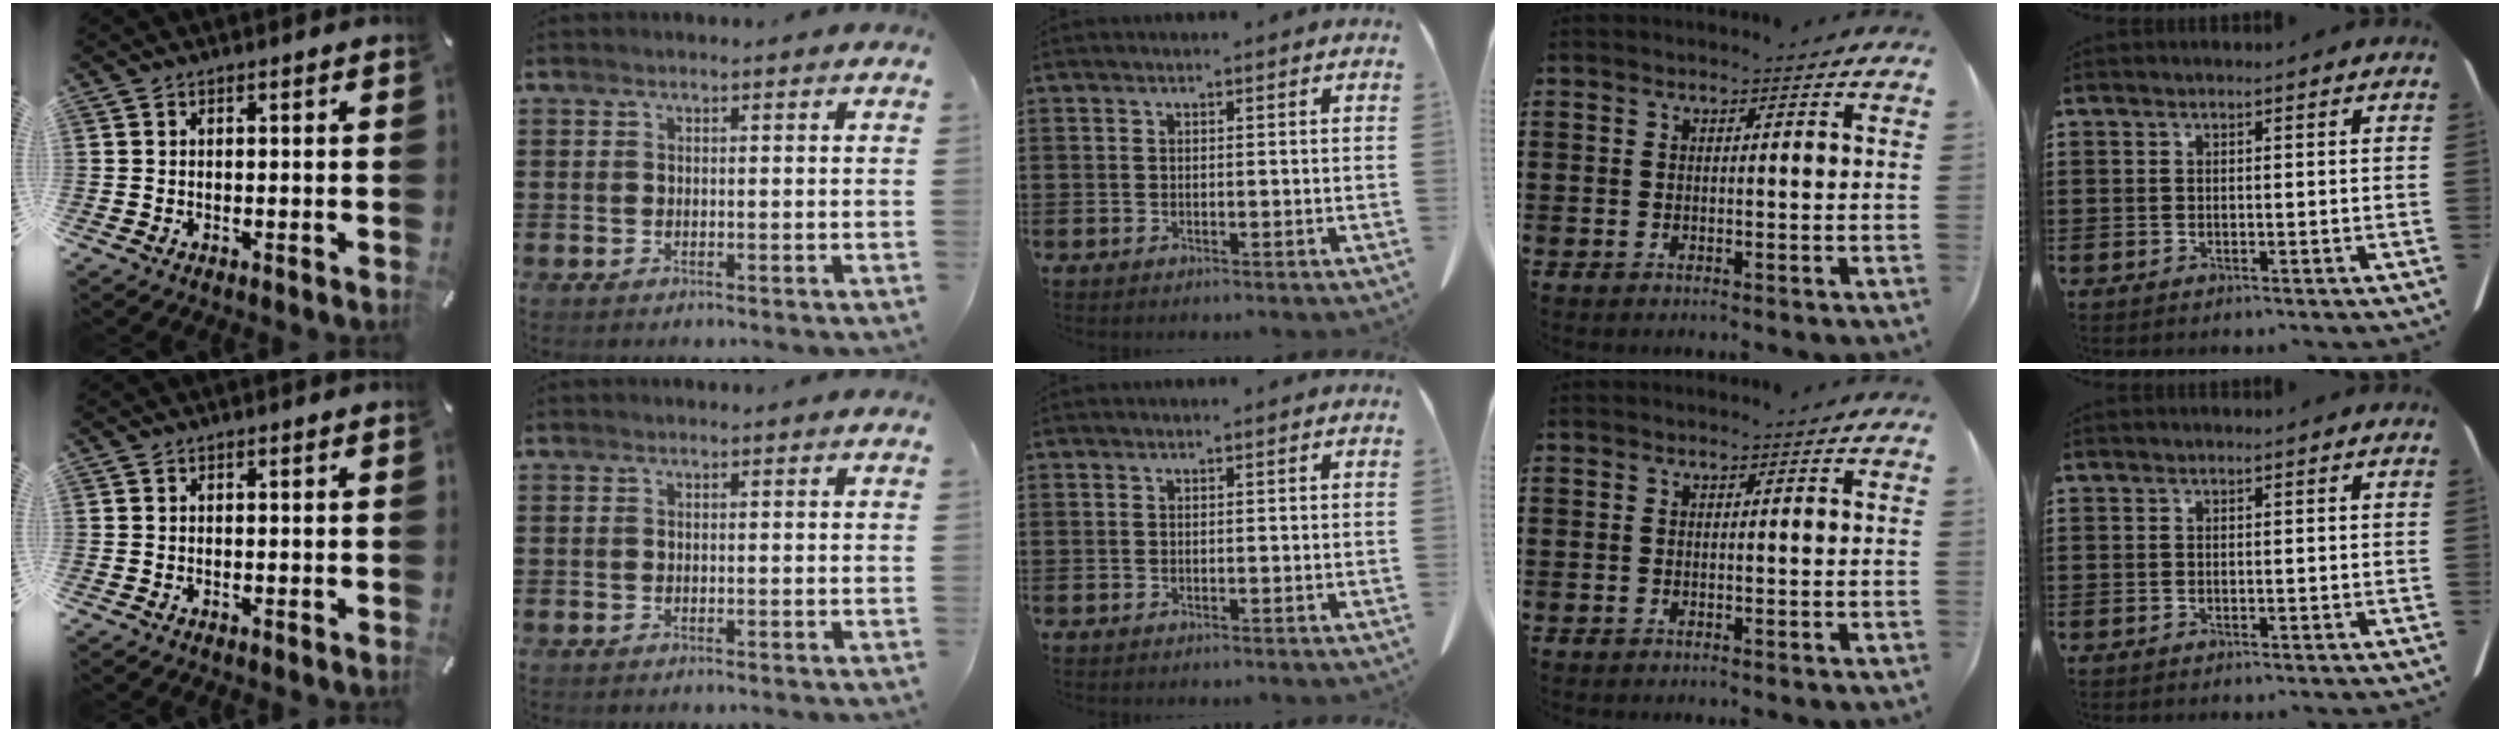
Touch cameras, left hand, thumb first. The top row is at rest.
{}